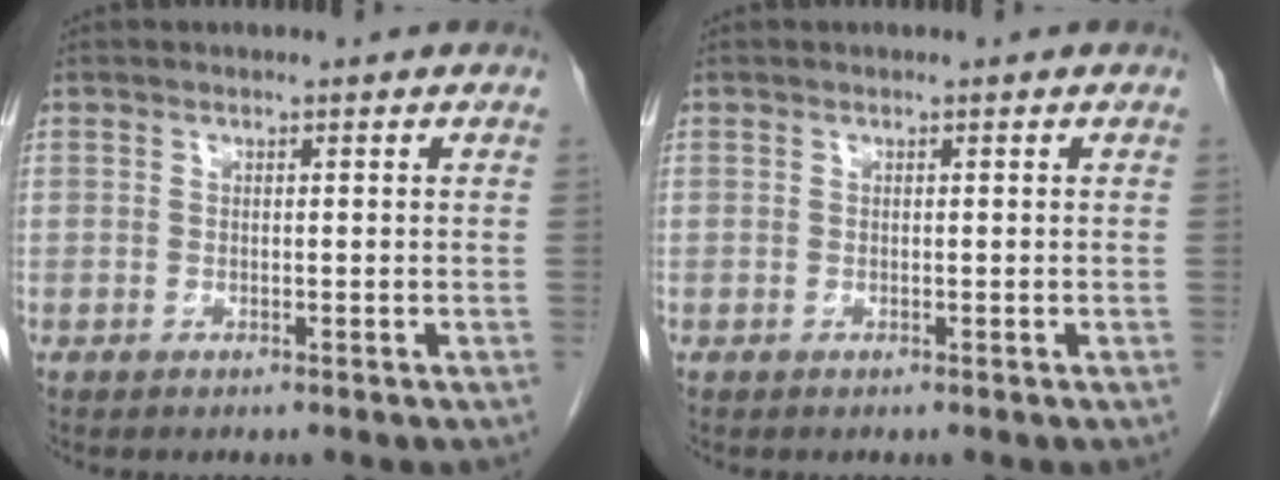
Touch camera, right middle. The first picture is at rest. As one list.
[{"total": 0.0}]